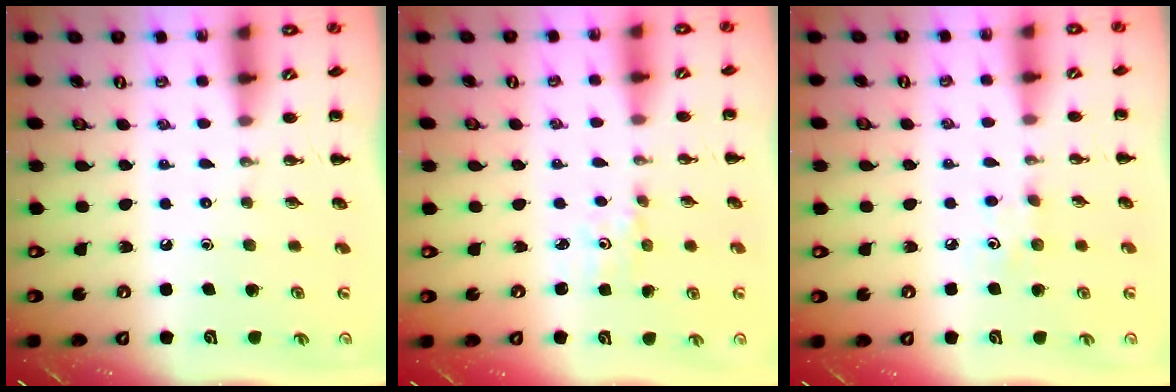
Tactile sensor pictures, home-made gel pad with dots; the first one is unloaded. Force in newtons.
{"total": 0.9, "press": 0.9, "slide": 0.3}
{"total": 3.5, "press": 3.3, "slide": 1.1}